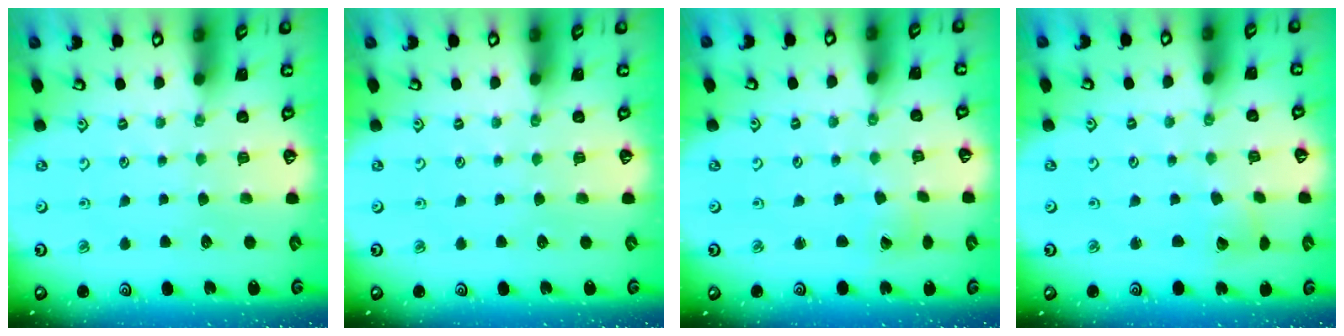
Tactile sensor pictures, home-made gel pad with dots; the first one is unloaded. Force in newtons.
{"total": 0.0}
{"total": 2.9, "press": 2.9, "slide": 0.2}
{"total": 1.9, "press": 1.9, "slide": 0.3}